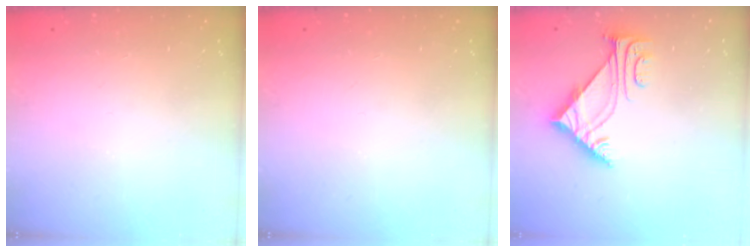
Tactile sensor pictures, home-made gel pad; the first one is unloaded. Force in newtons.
{"total": 0.0}
{"total": 6.1, "press": 6.0, "slide": 1.0}